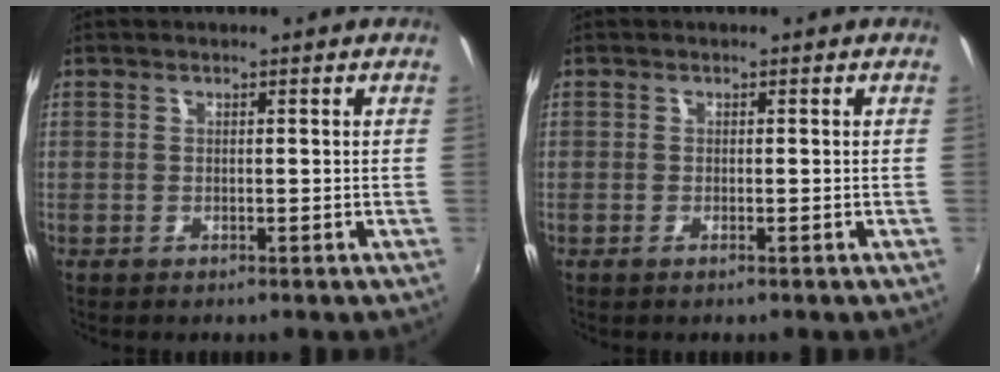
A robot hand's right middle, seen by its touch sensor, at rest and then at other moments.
{"total": 0.6, "force": [-0.4, 0.0, 0.4], "torque": [-0.005, 0.000, -0.009]}